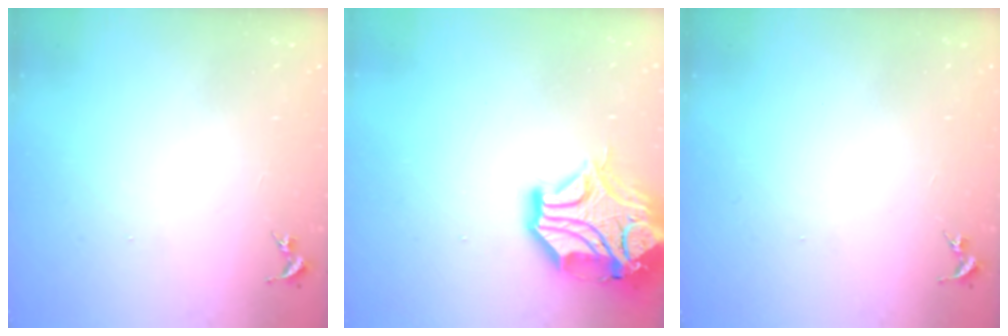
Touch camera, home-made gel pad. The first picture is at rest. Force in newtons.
{"total": 17.6, "press": 17.4, "slide": 2.6}
{"total": 0.0}